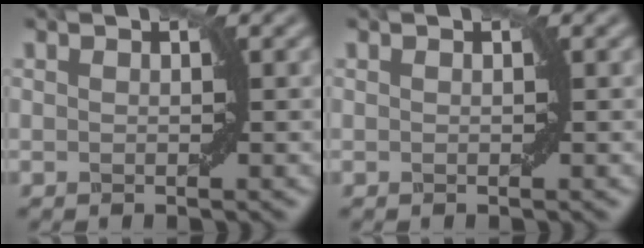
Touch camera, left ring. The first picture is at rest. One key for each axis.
{"total": 0.0}